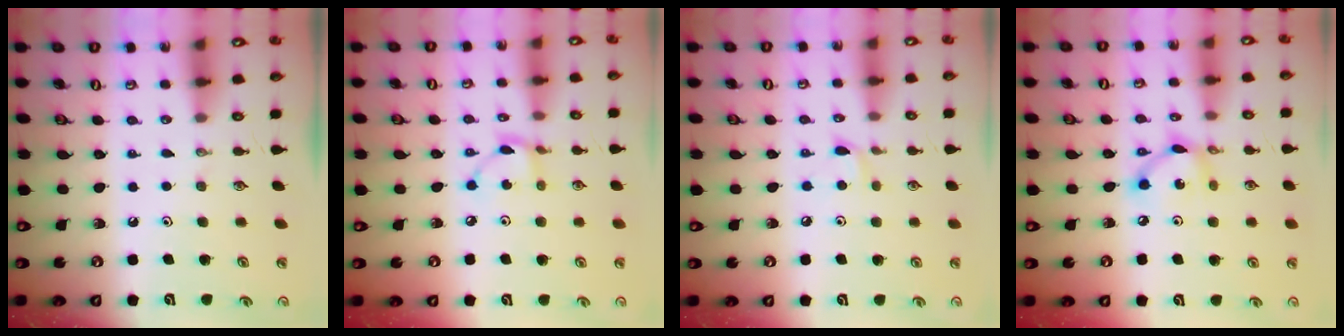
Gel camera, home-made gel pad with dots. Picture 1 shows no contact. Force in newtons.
{"total": 4.4, "press": 4.4, "slide": 0.0}
{"total": 5.3, "press": 5.3, "slide": 0.5}
{"total": 8.0, "press": 8.0, "slide": 0.4}